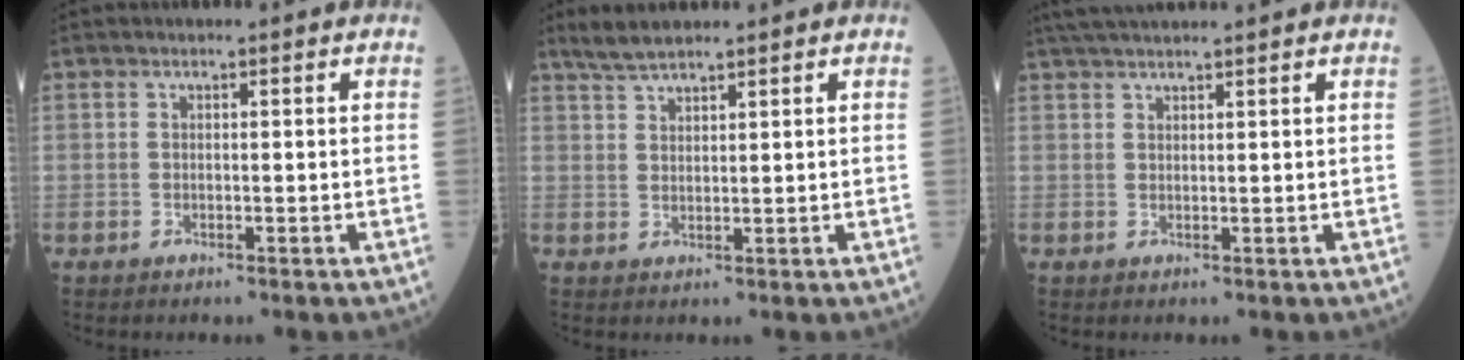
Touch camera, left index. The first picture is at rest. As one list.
[{"total": 3.6, "force": [3.3, 0.2, 1.6], "torque": [-0.040, 0.014, 0.068]}, {"total": 6.2, "force": [5.5, -0.4, 2.9], "torque": [-0.045, 0.034, 0.092]}]